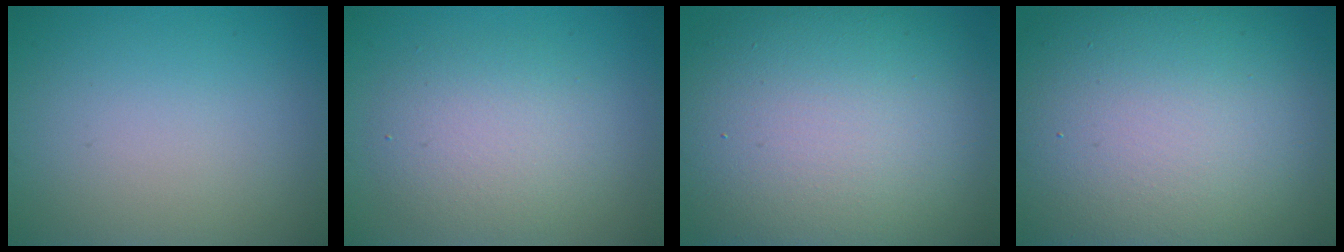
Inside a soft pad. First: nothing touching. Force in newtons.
{"total": 2.6, "press": 2.6, "slide": 0.3}
{"total": 16.2, "press": 16.1, "slide": 1.0}
{"total": 17.9, "press": 17.8, "slide": 1.3}